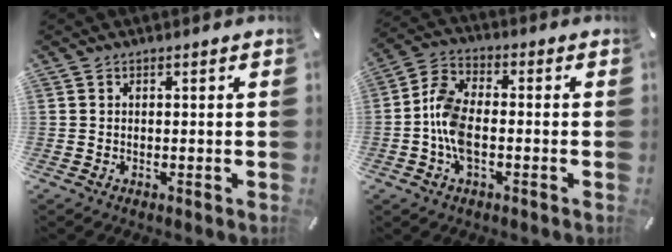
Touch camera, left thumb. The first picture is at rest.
{"total": 8.4, "force": [-2.3, 4.7, 6.6], "torque": [-0.146, 0.004, -0.044]}